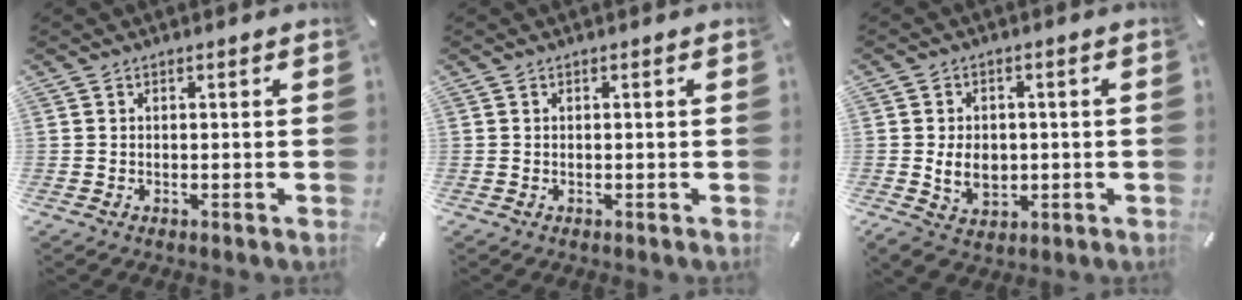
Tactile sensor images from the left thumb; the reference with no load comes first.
{"total": 0.0}
{"total": 7.2, "force": [-0.7, 5.9, 4.1], "torque": [-0.082, 0.001, -0.013]}